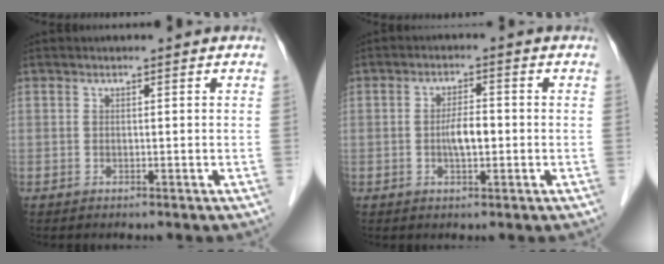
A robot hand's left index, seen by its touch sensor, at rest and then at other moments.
{"total": 3.5, "force": [-0.7, 1.1, 3.3], "torque": [-0.061, -0.001, -0.013]}